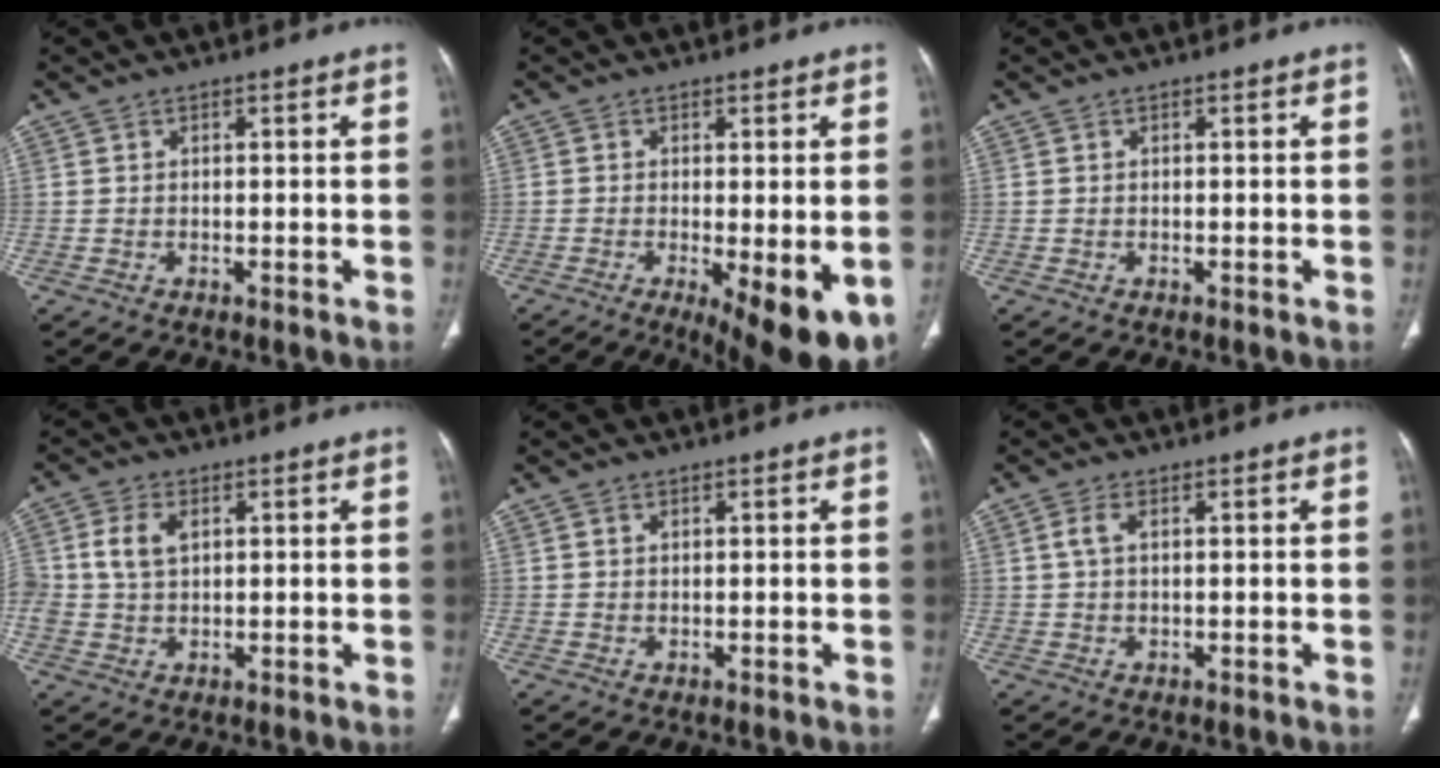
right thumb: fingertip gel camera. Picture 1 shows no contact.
{"total": 12.2, "force": [-4.4, 3.9, 10.6], "torque": [-0.130, -0.020, -0.057]}
{"total": 0.0}
{"total": 5.7, "force": [1.4, 3.8, 4.0], "torque": [-0.082, 0.004, 0.029]}
{"total": 0.9, "force": [0.5, 0.6, 0.5], "torque": [-0.007, -0.003, 0.010]}
{"total": 2.7, "force": [0.9, 1.3, 2.2], "torque": [-0.055, 0.005, 0.018]}